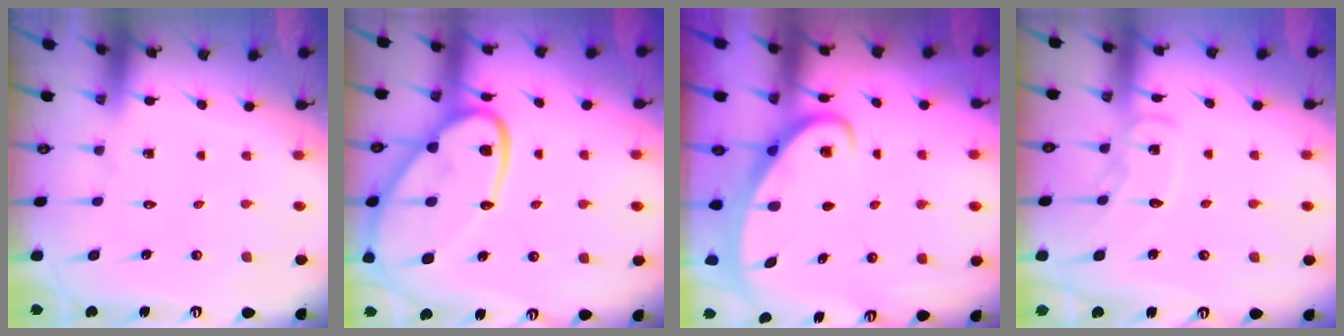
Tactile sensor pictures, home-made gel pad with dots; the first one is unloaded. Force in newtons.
{"total": 18.4, "press": 18.3, "slide": 1.7}
{"total": 2.4, "press": 2.3, "slide": 0.3}
{"total": 8.6, "press": 8.5, "slide": 0.8}